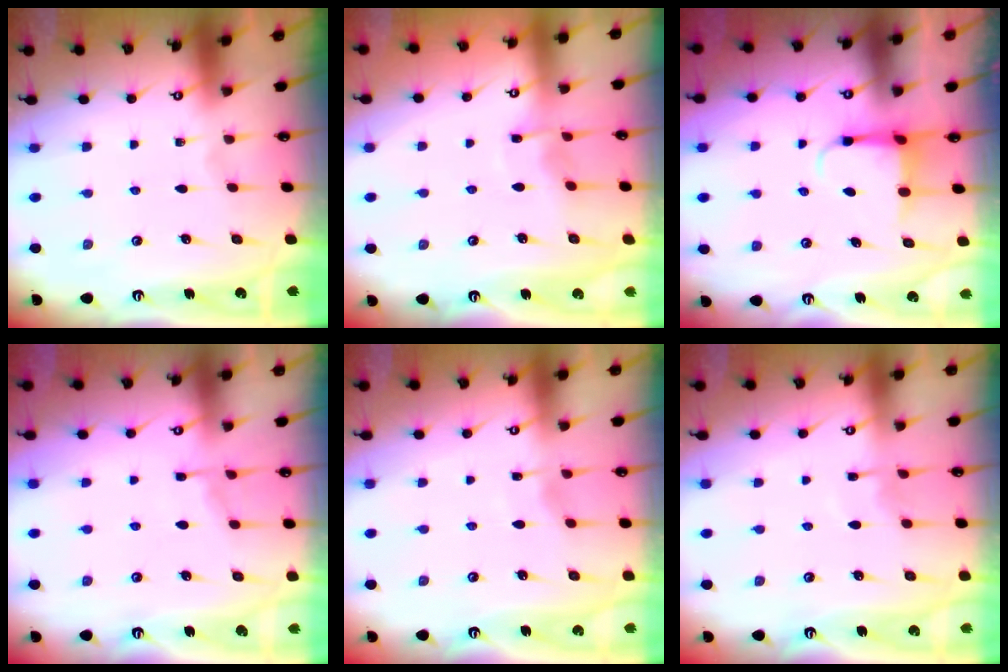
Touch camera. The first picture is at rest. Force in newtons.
{"total": 5.3, "press": 5.2, "slide": 0.7}
{"total": 3.9, "press": 3.8, "slide": 0.6}
{"total": 3.5, "press": 3.5, "slide": 0.6}
{"total": 3.0, "press": 2.9, "slide": 0.3}
{"total": 4.7, "press": 4.6, "slide": 0.7}